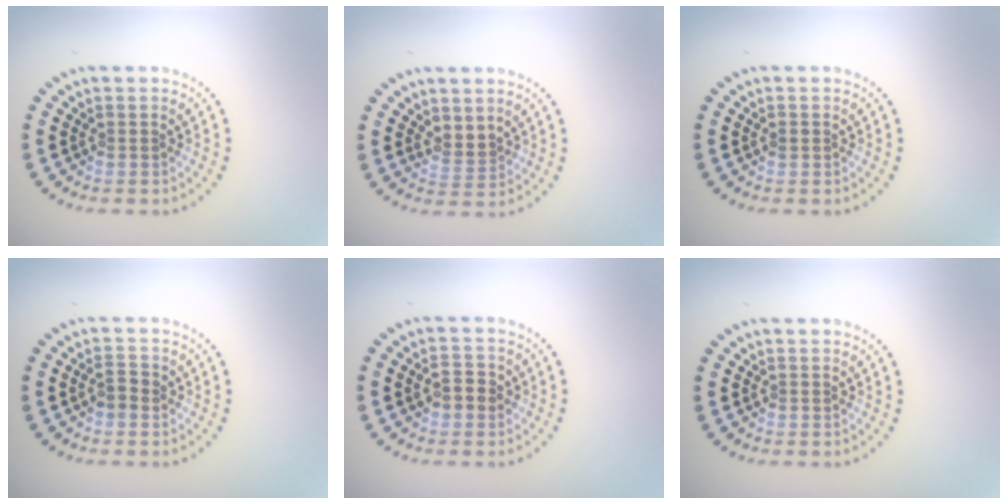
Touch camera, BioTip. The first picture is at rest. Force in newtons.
{"total": 1.6, "press": 1.4, "slide": 0.9}
{"total": 0.7, "press": 0.7, "slide": 0.0}
{"total": 1.6, "press": 1.6, "slide": 0.3}
{"total": 2.2, "press": 2.2, "slide": 0.1}
{"total": 0.0}